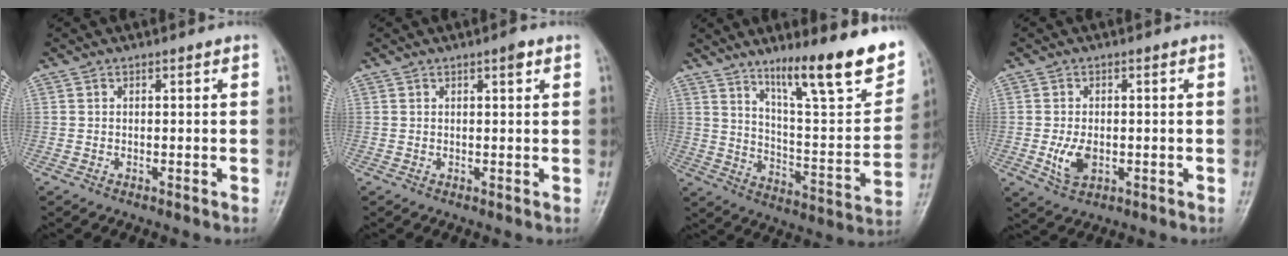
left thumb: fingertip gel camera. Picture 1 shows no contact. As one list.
[{"total": 1.6, "force": [0.9, 0.4, 1.3], "torque": [-0.018, -0.001, 0.012]}, {"total": 21.3, "force": [13.8, 4.1, 15.8], "torque": [-0.198, -0.069, 0.221]}, {"total": 5.3, "force": [-1.0, 3.2, 4.0], "torque": [-0.074, -0.004, -0.012]}]